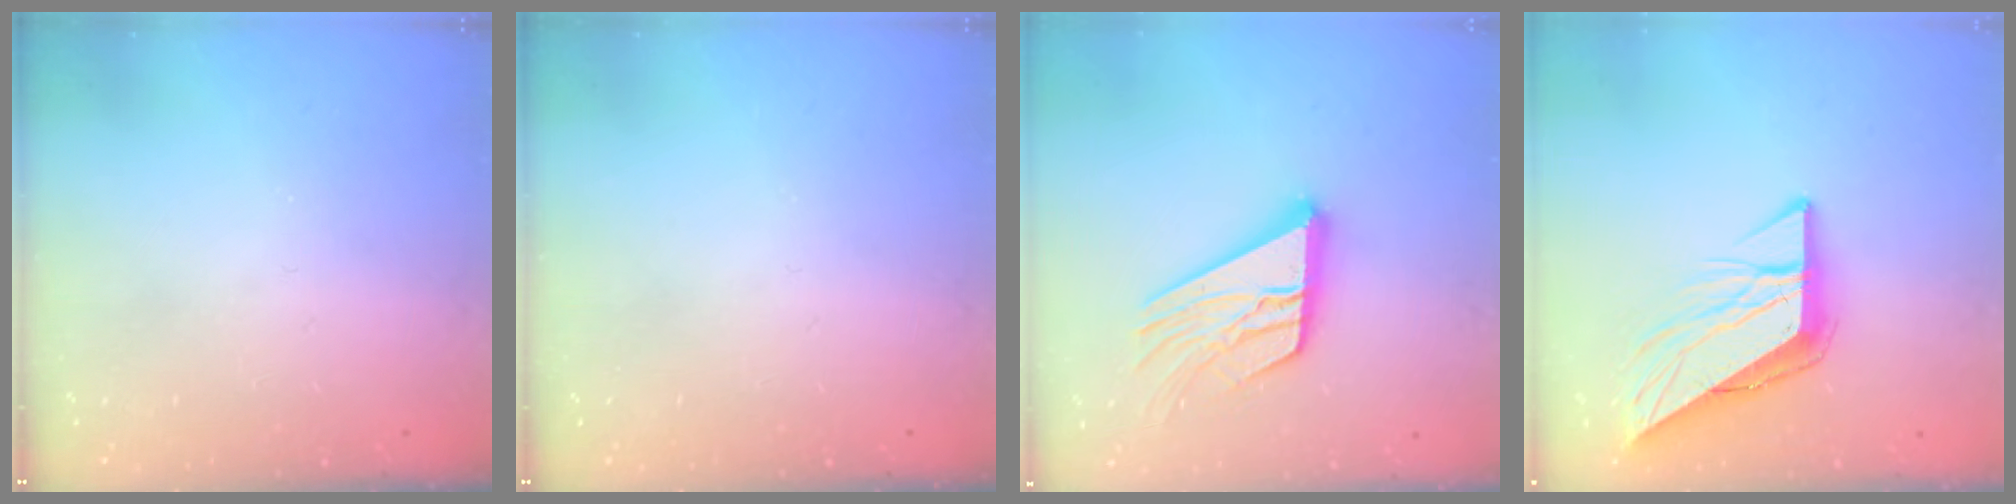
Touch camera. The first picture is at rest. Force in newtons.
{"total": 0.0}
{"total": 17.5, "press": 17.4, "slide": 1.7}
{"total": 10.6, "press": 10.5, "slide": 1.3}